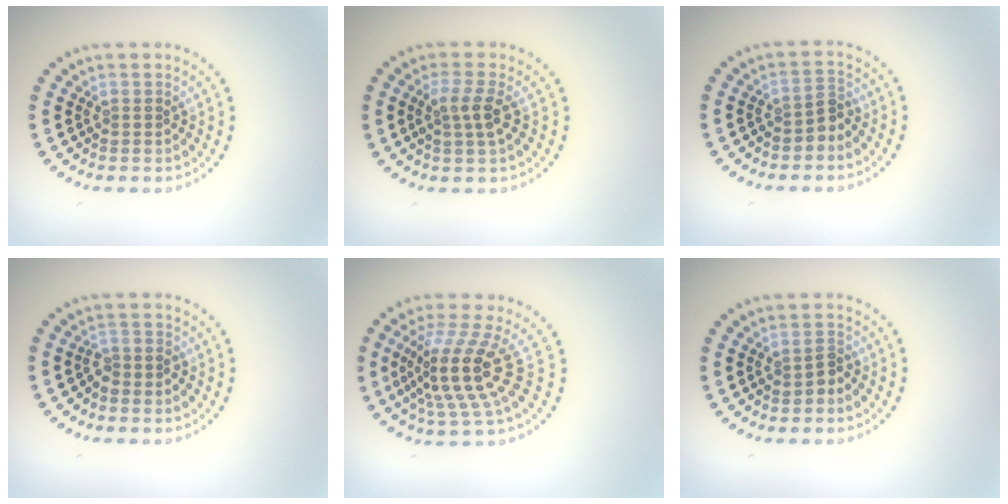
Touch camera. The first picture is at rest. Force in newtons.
{"total": 2.4, "press": 2.1, "slide": 1.0}
{"total": 1.6, "press": 1.3, "slide": 1.0}
{"total": 1.6, "press": 1.2, "slide": 1.0}
{"total": 5.3, "press": 3.9, "slide": 3.7}
{"total": 1.3, "press": 1.1, "slide": 0.7}